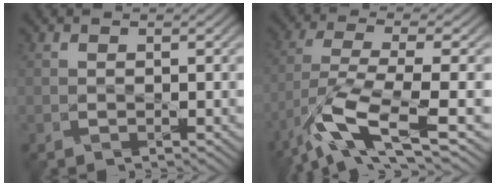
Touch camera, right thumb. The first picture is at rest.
{"total": 9.8, "force": [-5.6, 1.9, 7.9], "torque": [-0.165, -0.010, -0.108]}